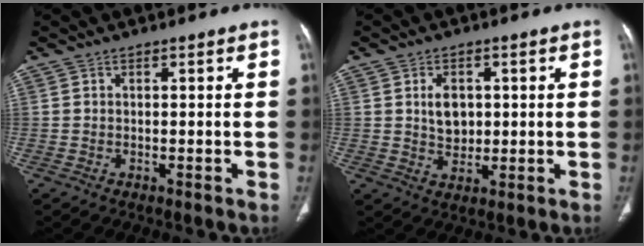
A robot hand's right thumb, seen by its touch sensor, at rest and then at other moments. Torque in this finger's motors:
{"motor_torque": [0.79, 0.55, 0.54, -0.15, 0.22]}